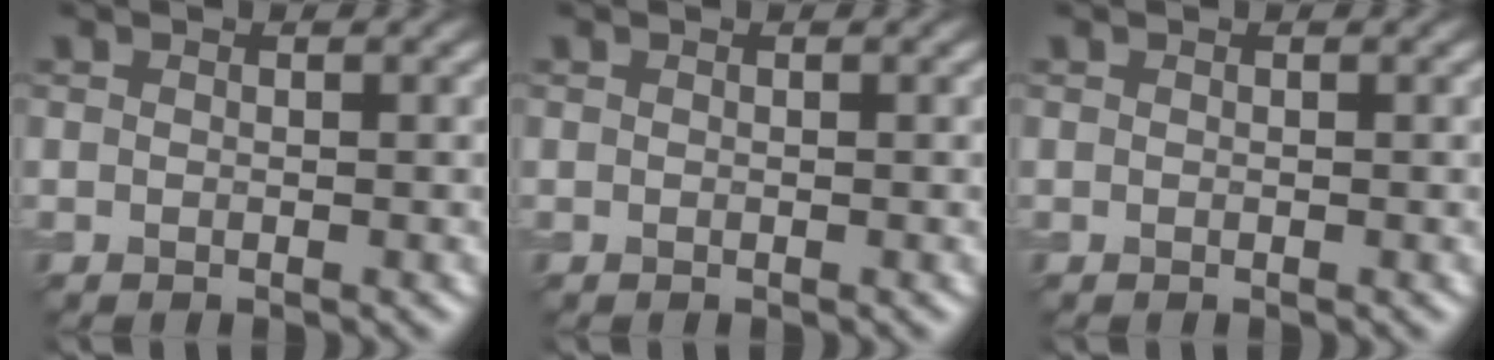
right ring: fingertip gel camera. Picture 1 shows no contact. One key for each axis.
{"total": 0.0}
{"total": 0.0}